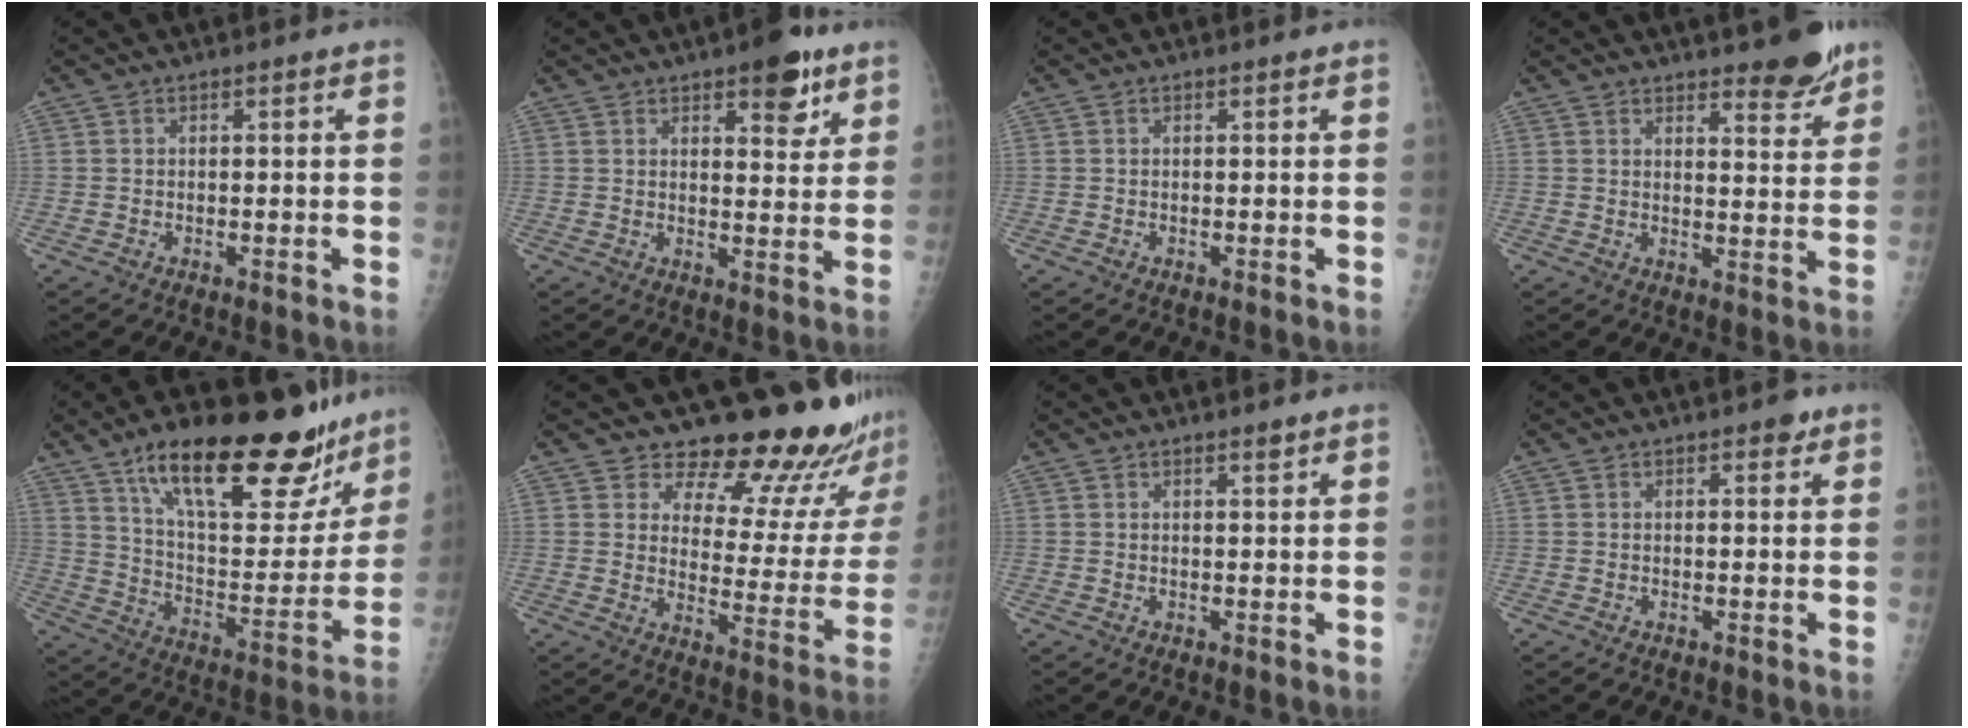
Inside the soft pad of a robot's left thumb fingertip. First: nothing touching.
{"total": 8.2, "force": [5.0, 3.4, 5.7], "torque": [-0.051, -0.024, 0.064]}
{"total": 0.0}
{"total": 6.9, "force": [5.3, 1.9, 3.9], "torque": [-0.028, -0.040, 0.074]}
{"total": 29.4, "force": [19.8, 10.6, 18.9], "torque": [-0.241, -0.062, 0.307]}
{"total": 19.6, "force": [17.8, 5.7, 6.1], "torque": [-0.025, -0.153, 0.215]}
{"total": 1.1, "force": [0.9, 0.2, 0.7], "torque": [-0.008, -0.006, 0.015]}
{"total": 1.9, "force": [1.1, 1.0, 1.1], "torque": [-0.002, -0.003, 0.011]}